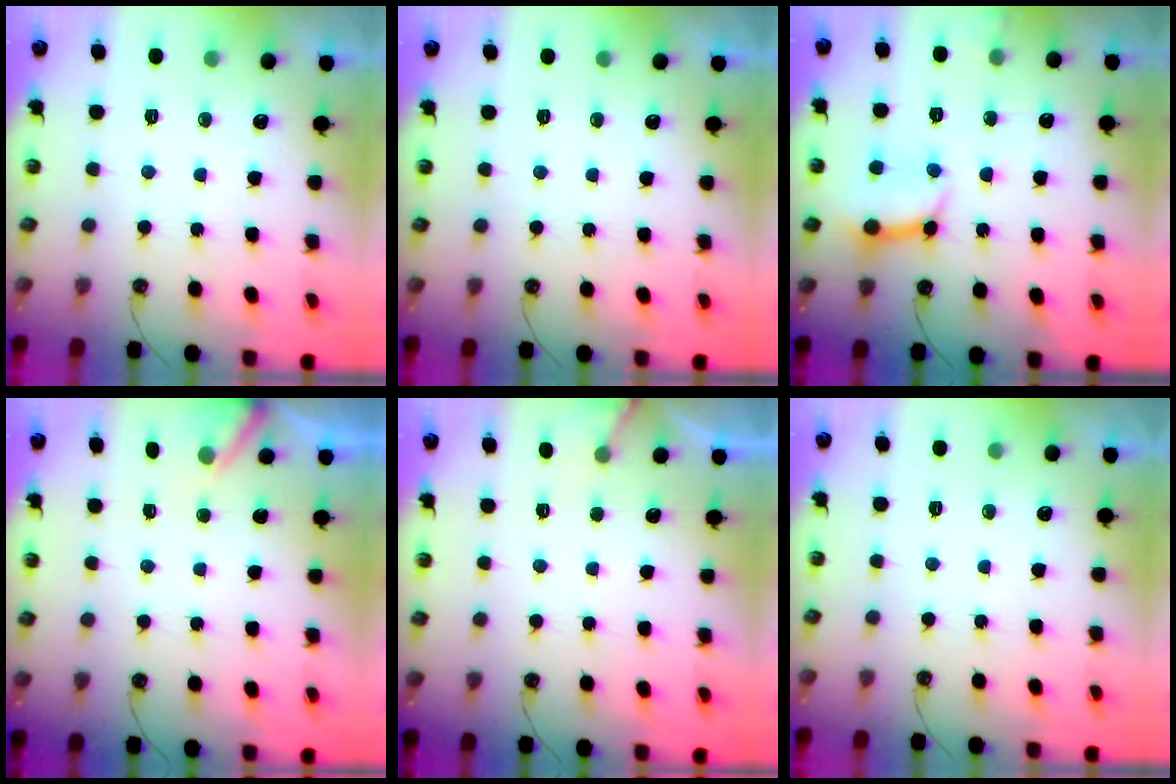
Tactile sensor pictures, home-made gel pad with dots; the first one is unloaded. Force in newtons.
{"total": 0.0}
{"total": 10.1, "press": 10.0, "slide": 1.1}
{"total": 3.6, "press": 3.6, "slide": 0.1}
{"total": 3.4, "press": 3.4, "slide": 0.2}
{"total": 0.0}